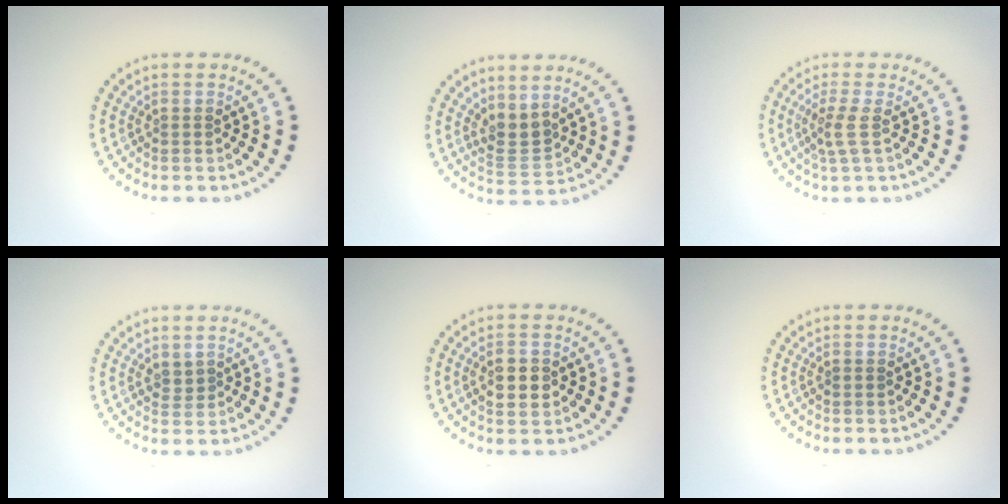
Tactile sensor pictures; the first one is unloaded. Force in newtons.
{"total": 2.6, "press": 2.2, "slide": 1.5}
{"total": 2.0, "press": 1.5, "slide": 1.3}
{"total": 0.9, "press": 0.6, "slide": 0.6}
{"total": 2.9, "press": 2.9, "slide": 0.2}
{"total": 0.5, "press": 0.5, "slide": 0.2}